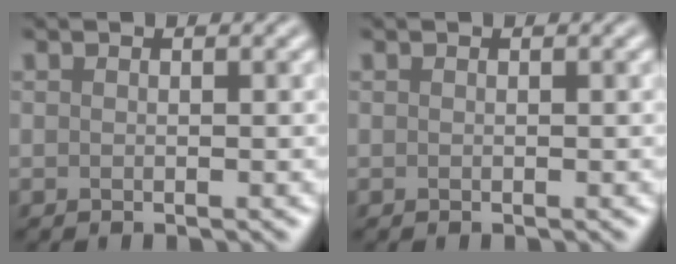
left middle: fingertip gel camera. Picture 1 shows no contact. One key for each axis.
{"total": 0.0}